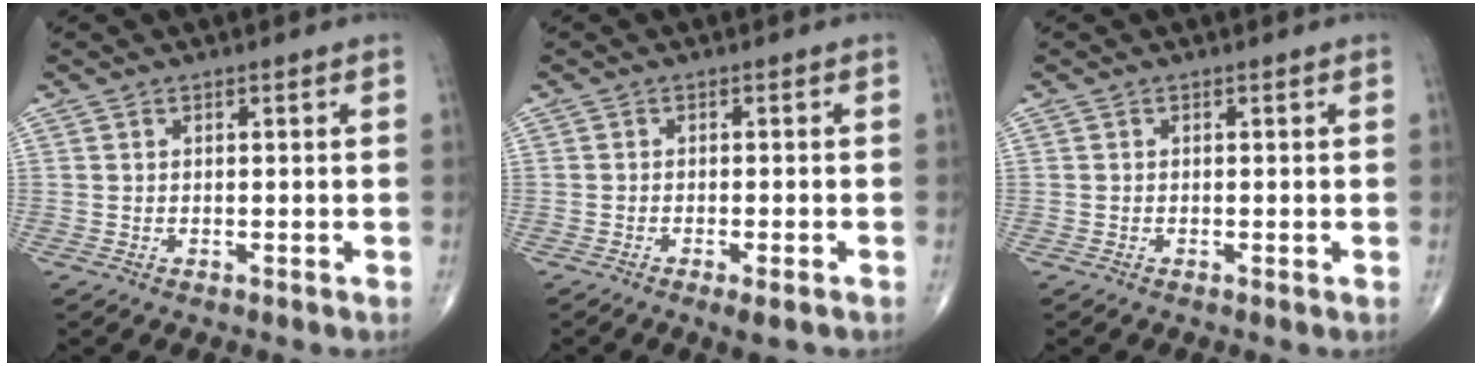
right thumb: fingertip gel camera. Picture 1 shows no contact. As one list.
[{"total": 2.9, "force": [-1.7, 0.5, 2.2], "torque": [-0.039, -0.002, -0.027]}, {"total": 0.0}]